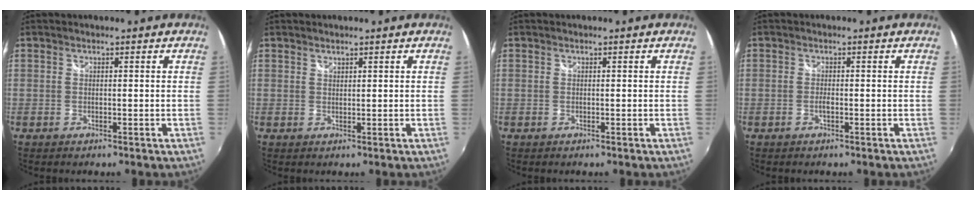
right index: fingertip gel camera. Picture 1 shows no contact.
{"total": 0.7, "force": [0.7, 0.2, 0.0], "torque": [0.002, 0.000, 0.014]}
{"total": 0.0}
{"total": 1.0, "force": [-0.4, 0.3, 0.9], "torque": [-0.019, 0.000, -0.009]}